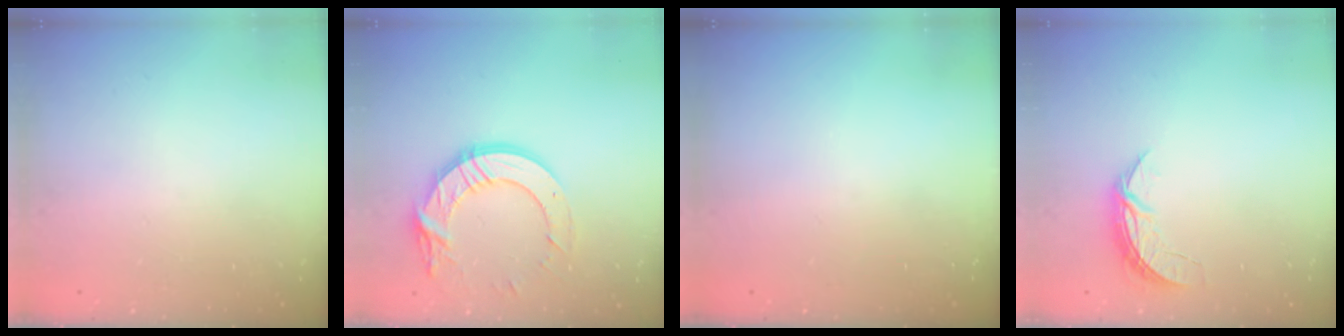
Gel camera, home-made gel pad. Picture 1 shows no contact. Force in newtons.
{"total": 15.2, "press": 15.1, "slide": 1.5}
{"total": 0.0}
{"total": 5.5, "press": 5.5, "slide": 0.3}